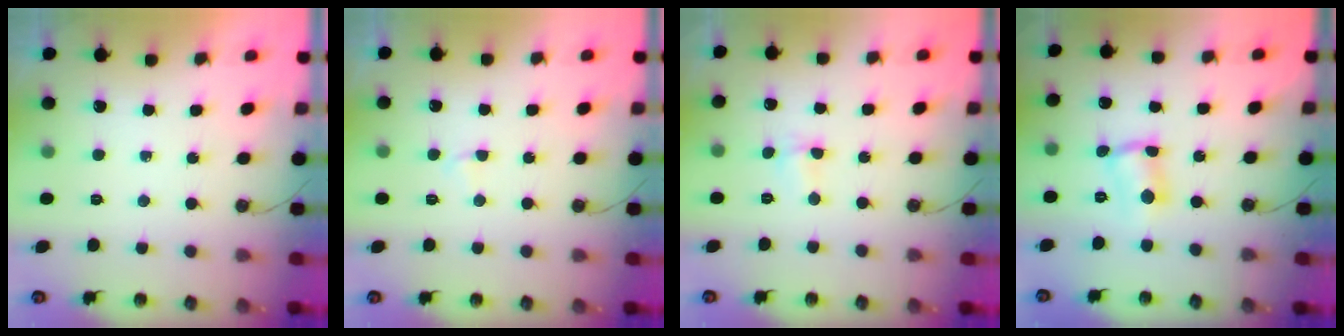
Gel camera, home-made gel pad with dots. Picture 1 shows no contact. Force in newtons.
{"total": 2.6, "press": 2.6, "slide": 0.2}
{"total": 2.6, "press": 2.5, "slide": 0.5}
{"total": 2.8, "press": 2.8, "slide": 0.6}